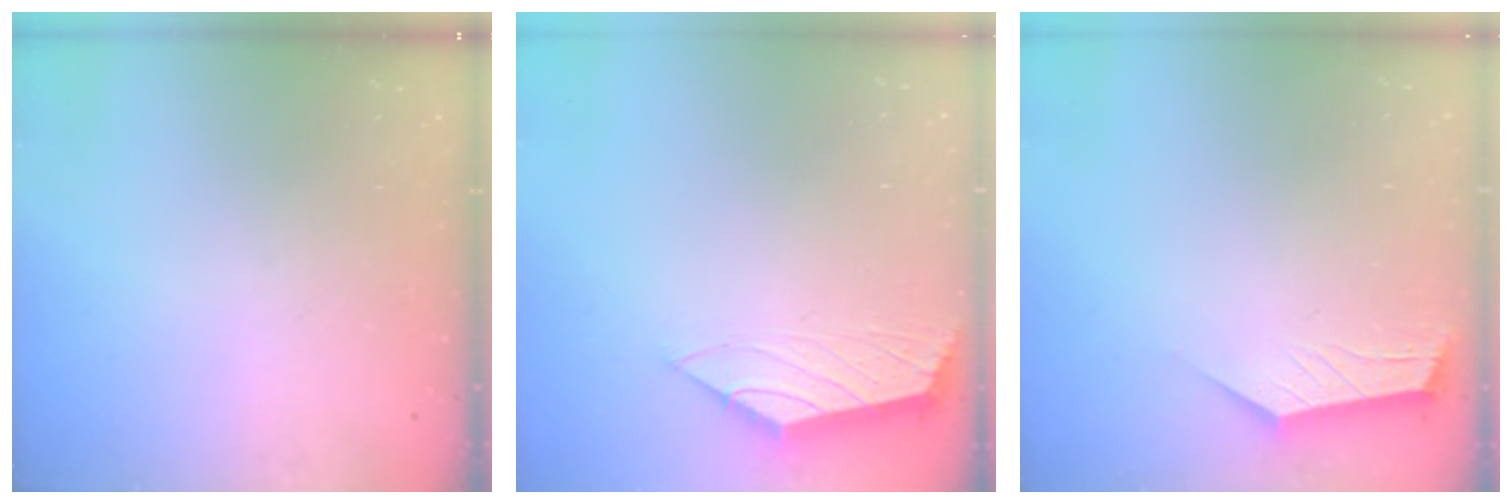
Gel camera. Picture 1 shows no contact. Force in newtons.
{"total": 0.0}
{"total": 2.5, "press": 2.4, "slide": 0.3}